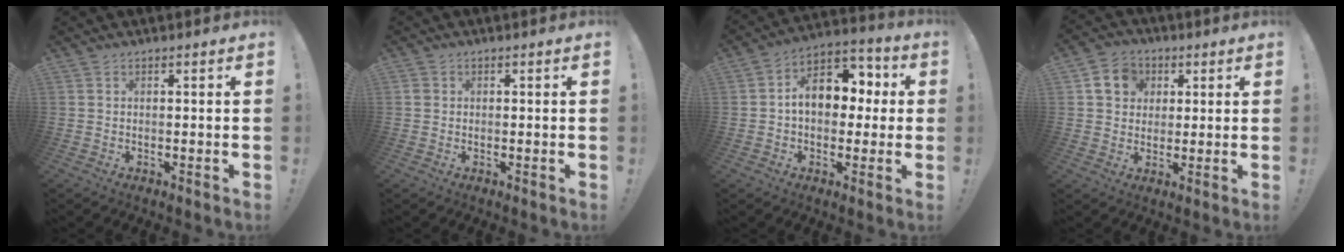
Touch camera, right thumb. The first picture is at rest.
{"total": 1.3, "force": [0.5, 1.2, 0.2], "torque": [-0.003, 0.004, 0.009]}
{"total": 12.6, "force": [1.3, 9.4, 8.3], "torque": [-0.123, 0.014, 0.033]}
{"total": 9.3, "force": [3.2, 8.1, 3.4], "torque": [-0.052, -0.006, 0.066]}